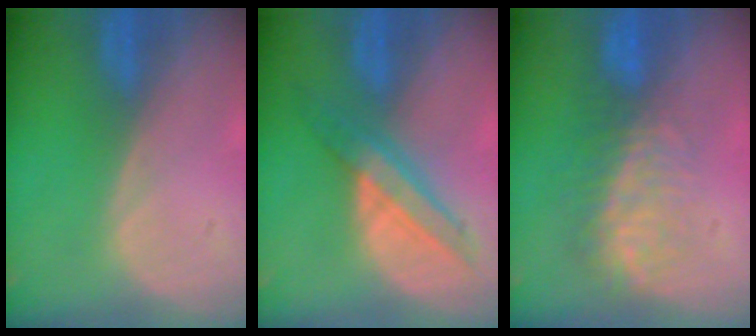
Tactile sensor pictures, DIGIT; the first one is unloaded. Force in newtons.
{"total": 6.1, "press": 6.0, "slide": 0.9}
{"total": 7.5, "press": 7.0, "slide": 2.8}